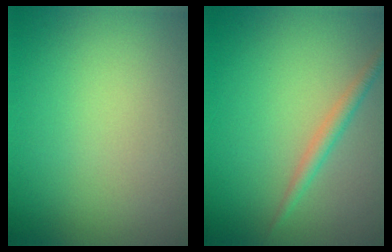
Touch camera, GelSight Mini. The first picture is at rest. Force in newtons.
{"total": 1.6, "press": 1.6, "slide": 0.1}